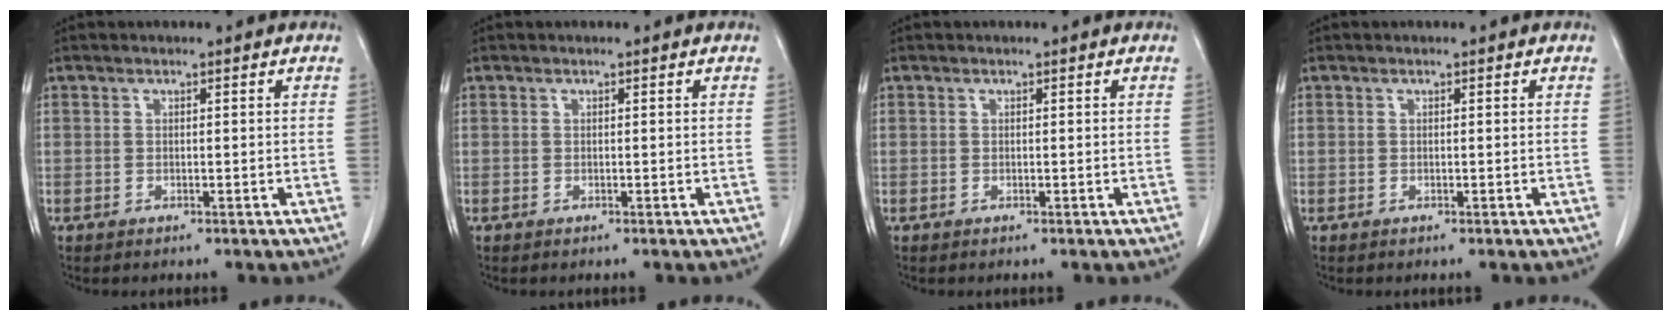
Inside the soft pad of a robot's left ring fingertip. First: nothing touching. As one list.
[{"total": 0.0}, {"total": 0.0}, {"total": 0.0}]